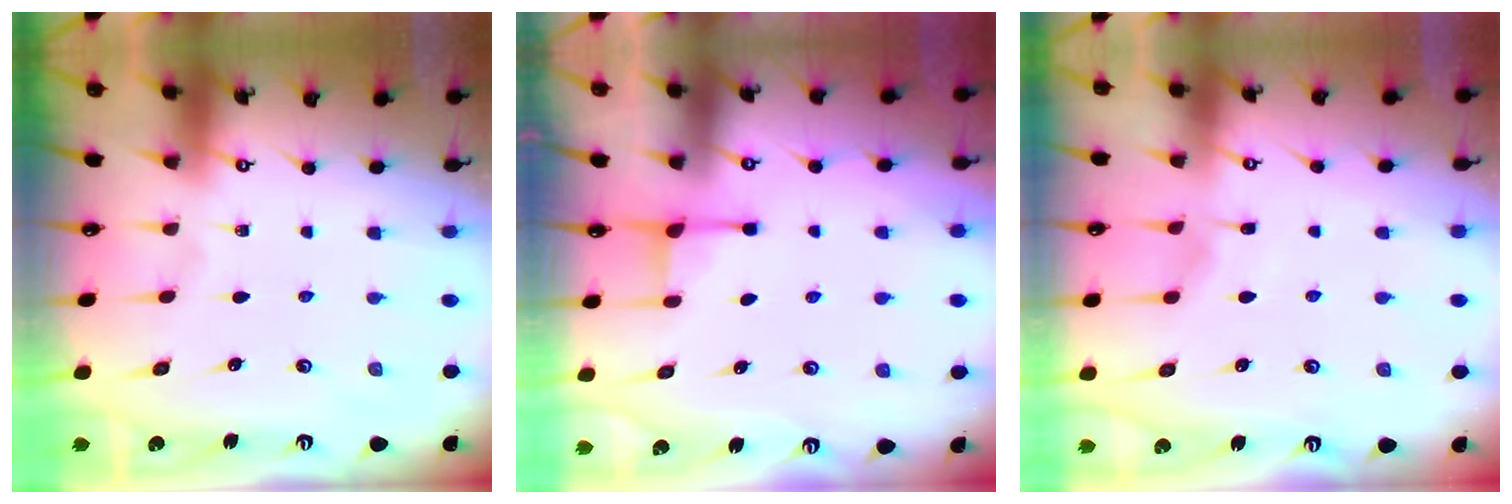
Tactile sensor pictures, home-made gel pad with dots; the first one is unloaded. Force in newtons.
{"total": 2.5, "press": 2.5, "slide": 0.5}
{"total": 2.9, "press": 2.9, "slide": 0.4}